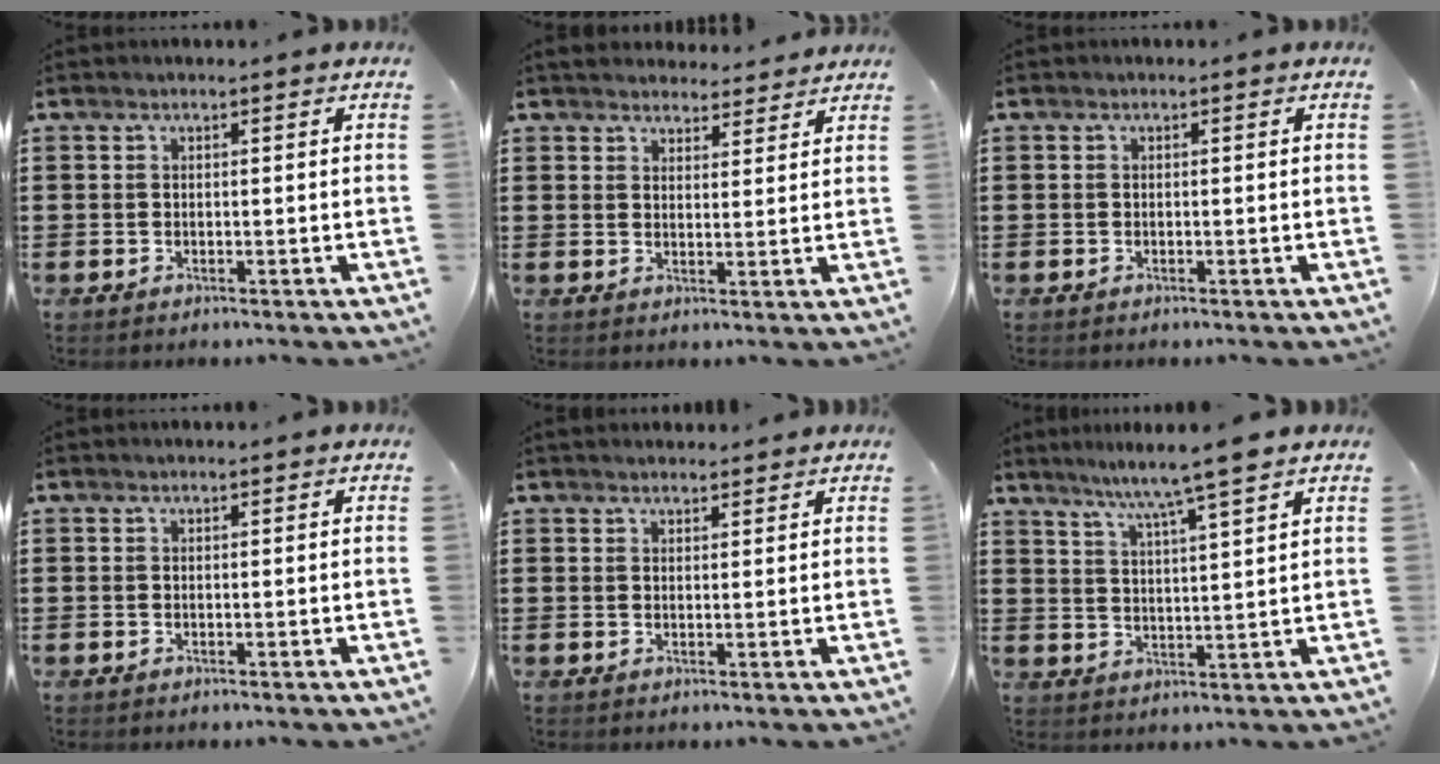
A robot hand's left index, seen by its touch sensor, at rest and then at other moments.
{"total": 3.4, "force": [3.4, 0.7, -0.1], "torque": [-0.010, -0.010, 0.063]}
{"total": 0.0}
{"total": 0.0}
{"total": 1.4, "force": [1.4, 0.3, 0.0], "torque": [-0.003, 0.002, 0.027]}
{"total": 6.5, "force": [5.3, -1.2, 3.6], "torque": [-0.087, -0.025, 0.086]}